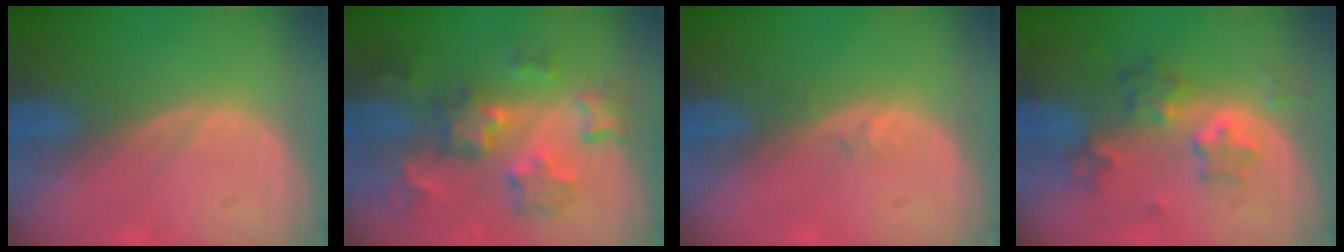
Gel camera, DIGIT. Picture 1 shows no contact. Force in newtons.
{"total": 9.2, "press": 8.1, "slide": 4.4}
{"total": 0.8, "press": 0.6, "slide": 0.5}
{"total": 6.2, "press": 5.9, "slide": 2.0}